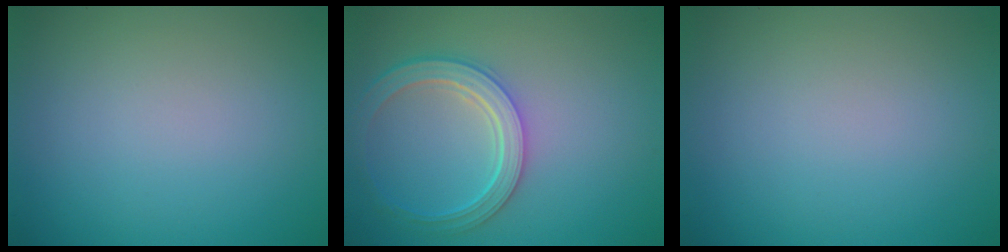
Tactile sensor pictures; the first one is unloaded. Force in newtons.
{"total": 4.4, "press": 3.6, "slide": 2.6}
{"total": 0.0}